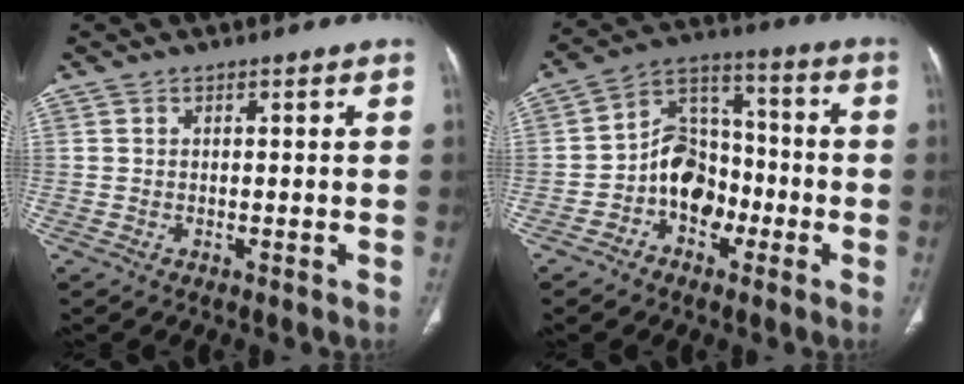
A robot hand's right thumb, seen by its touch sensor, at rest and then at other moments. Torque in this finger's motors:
{"motor_torque": [2.66, 2.35, 1.23, -0.77, 0.07]}